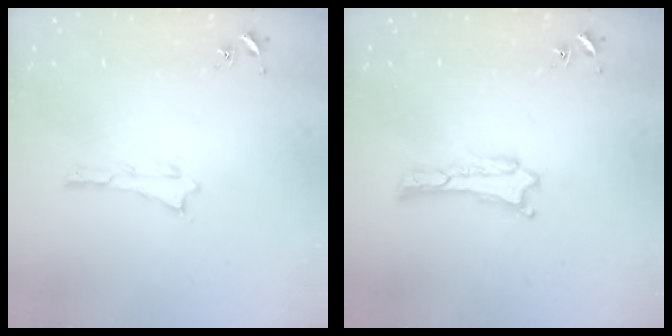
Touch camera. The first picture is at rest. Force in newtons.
{"total": 0.8, "press": 0.8, "slide": 0.0}